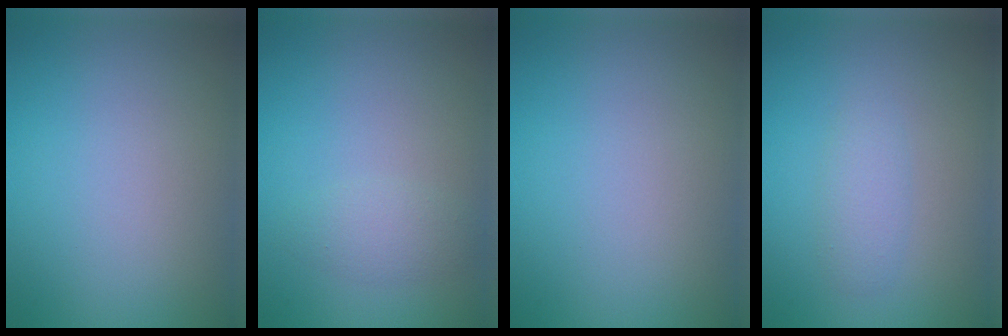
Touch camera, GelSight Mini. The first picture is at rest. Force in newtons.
{"total": 1.8, "press": 1.8, "slide": 0.2}
{"total": 0.0}
{"total": 1.7, "press": 1.7, "slide": 0.1}